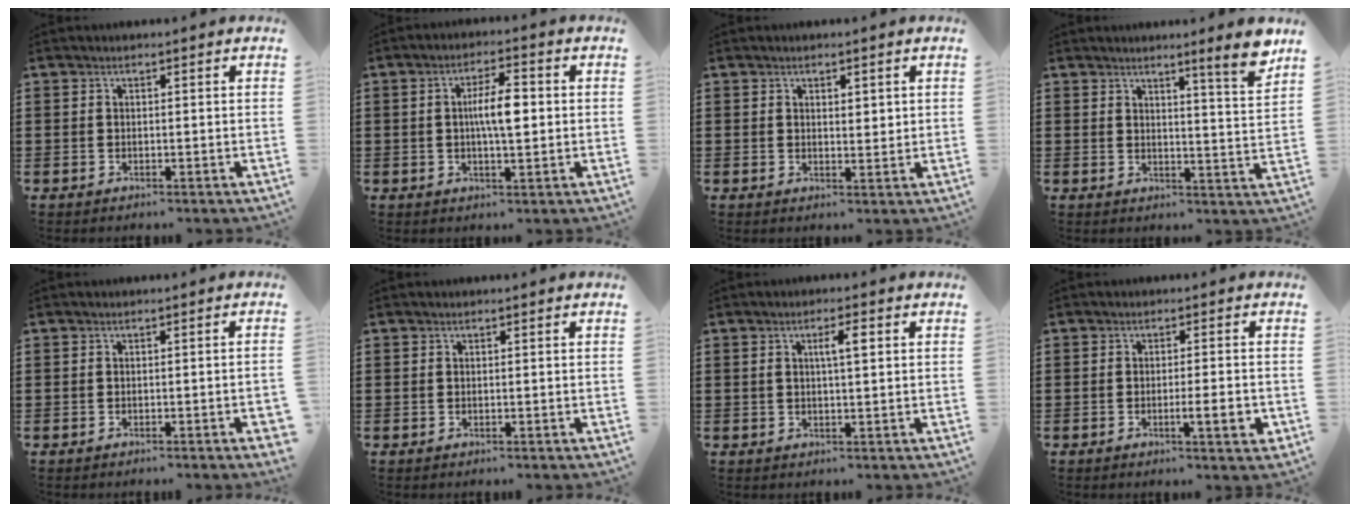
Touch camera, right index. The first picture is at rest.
{"total": 6.0, "force": [0.4, 1.7, 5.8], "torque": [-0.107, 0.006, 0.003]}
{"total": 1.4, "force": [0.9, 0.7, 0.8], "torque": [-0.007, 0.002, 0.014]}
{"total": 5.6, "force": [4.5, -0.8, 3.4], "torque": [-0.055, -0.024, 0.071]}
{"total": 1.3, "force": [-0.9, 0.0, 1.0], "torque": [-0.016, -0.002, -0.016]}
{"total": 0.0}
{"total": 3.2, "force": [0.8, 0.7, 3.0], "torque": [-0.051, 0.004, 0.008]}
{"total": 4.5, "force": [-1.4, 0.4, 4.2], "torque": [-0.067, -0.007, -0.022]}